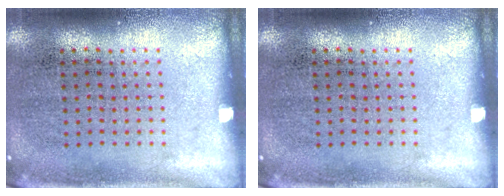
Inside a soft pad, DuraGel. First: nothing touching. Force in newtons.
{"total": 0.0}